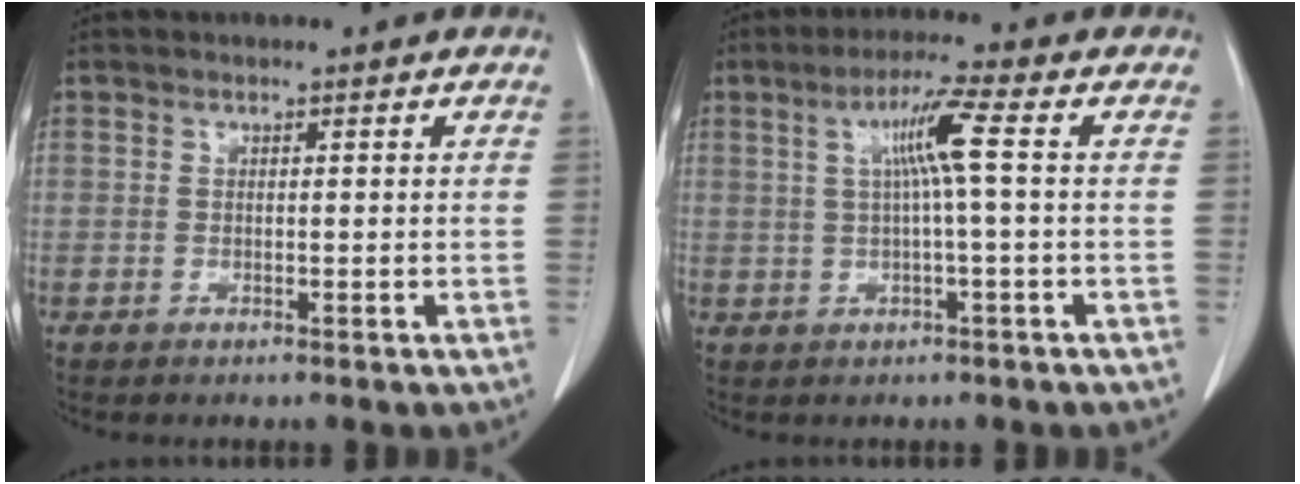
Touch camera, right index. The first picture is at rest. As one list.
[{"total": 6.0, "force": [1.0, -0.8, 5.9], "torque": [-0.110, 0.012, 0.022]}]